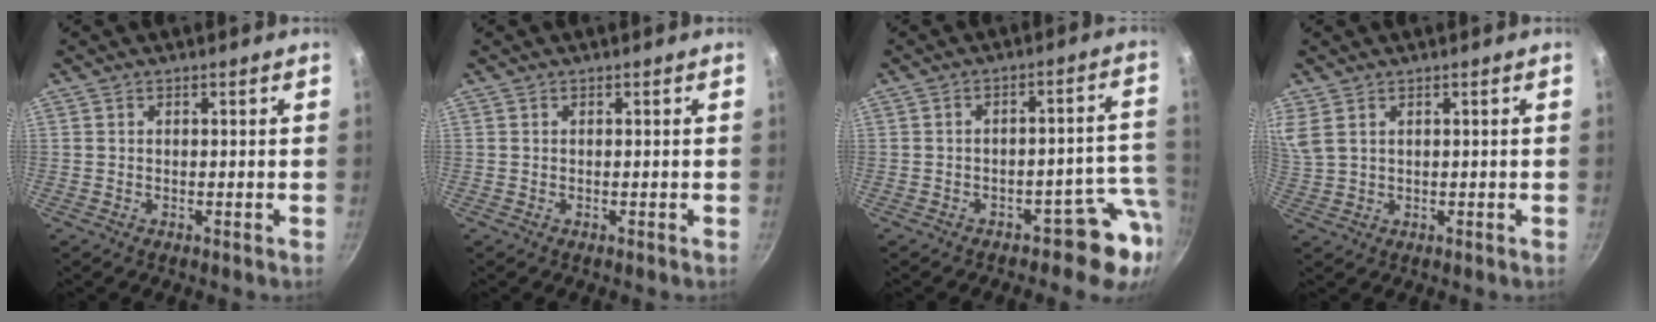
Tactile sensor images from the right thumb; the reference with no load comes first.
{"total": 0.0}
{"total": 7.1, "force": [-4.2, 4.0, 4.1], "torque": [0.022, 0.053, -0.057]}
{"total": 4.4, "force": [2.6, 2.1, 2.9], "torque": [-0.064, 0.002, 0.061]}